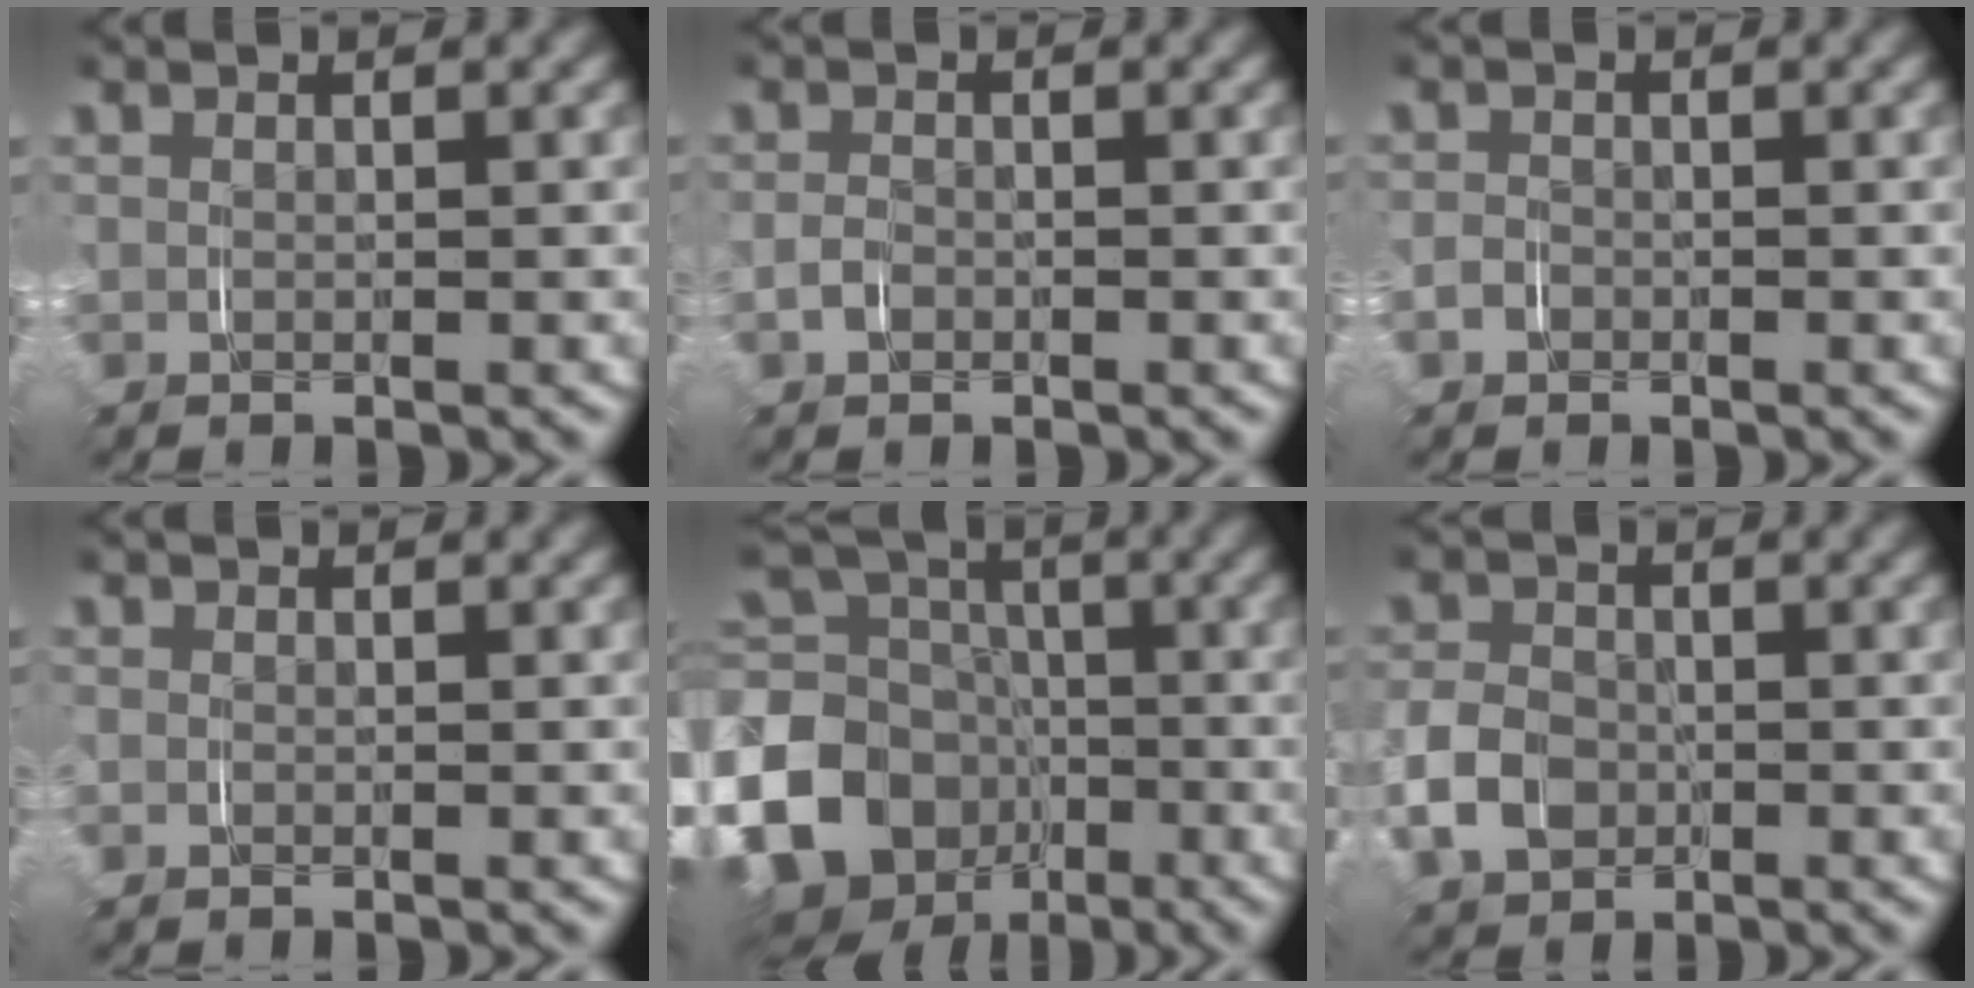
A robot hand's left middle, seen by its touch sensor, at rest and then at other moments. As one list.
[{"total": 1.1, "force": [-0.9, 0.6, 0.2], "torque": [-0.013, -0.006, -0.014]}, {"total": 1.2, "force": [-0.9, 0.8, 0.0], "torque": [-0.007, -0.003, -0.019]}, {"total": 0.6, "force": [-0.5, 0.1, -0.3], "torque": [0.003, -0.003, -0.011]}, {"total": 12.6, "force": [-4.8, 10.8, 4.5], "torque": [-0.096, -0.051, -0.085]}, {"total": 3.1, "force": [-1.4, 2.4, 1.4], "torque": [-0.036, -0.009, -0.023]}]